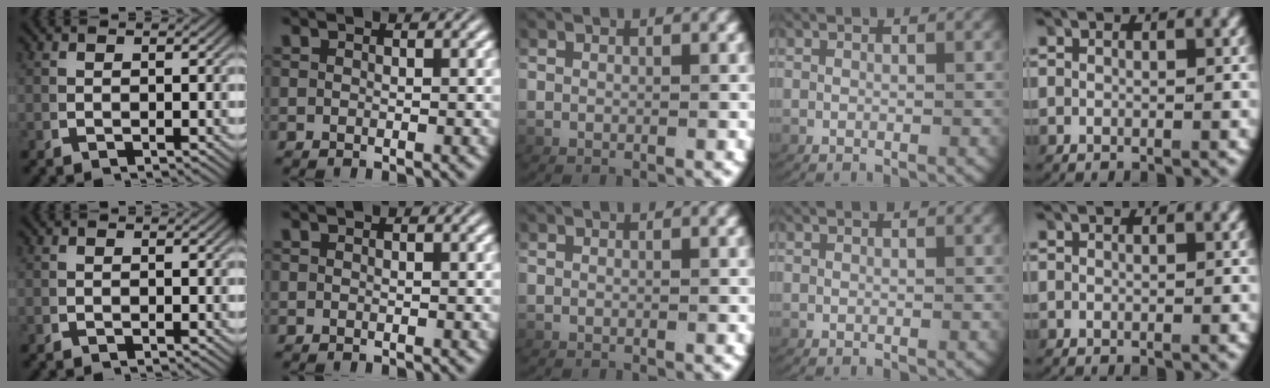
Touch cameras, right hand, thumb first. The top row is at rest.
{}